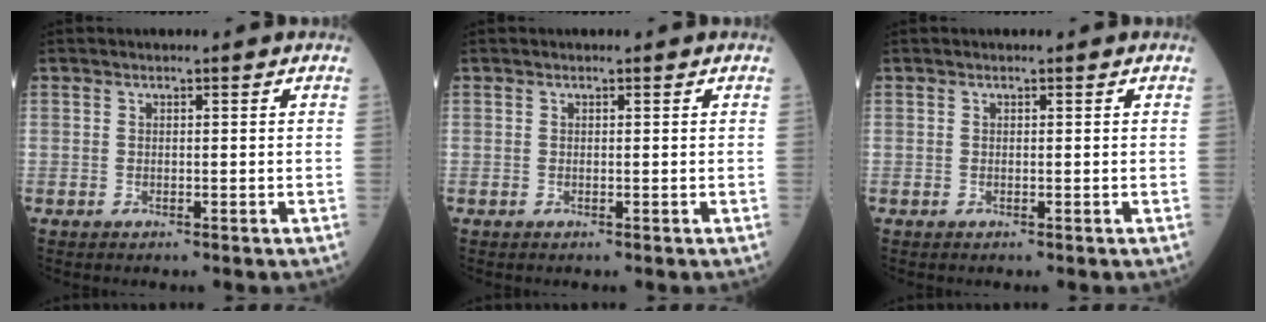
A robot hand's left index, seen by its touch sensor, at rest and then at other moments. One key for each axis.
{"total": 0.0}
{"total": 0.0}